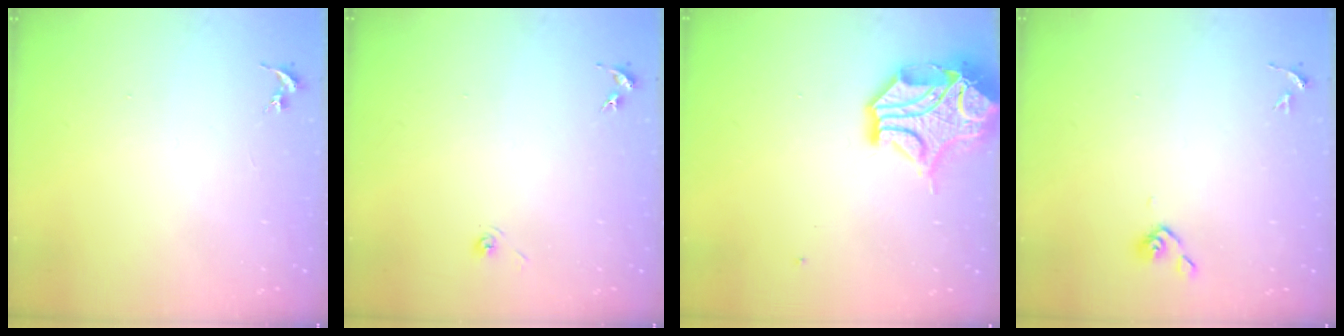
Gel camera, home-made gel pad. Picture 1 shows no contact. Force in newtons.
{"total": 3.3, "press": 2.7, "slide": 2.0}
{"total": 15.0, "press": 14.8, "slide": 2.2}
{"total": 4.3, "press": 4.1, "slide": 1.3}